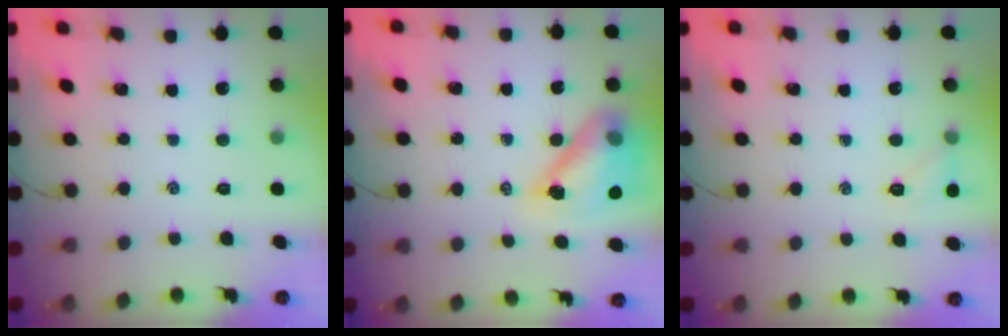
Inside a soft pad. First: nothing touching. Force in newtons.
{"total": 13.2, "press": 12.7, "slide": 3.7}
{"total": 6.8, "press": 6.6, "slide": 1.9}